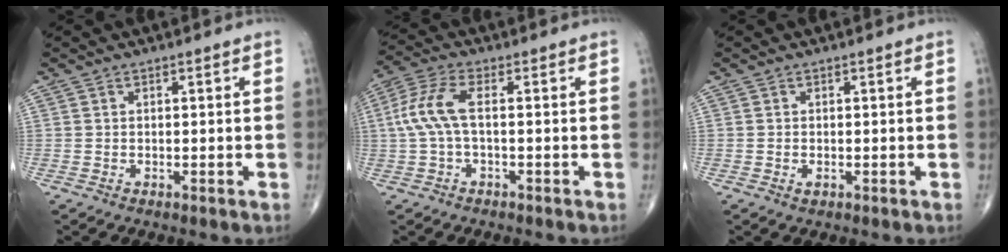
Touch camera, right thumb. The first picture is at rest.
{"total": 7.3, "force": [0.0, 2.8, 6.7], "torque": [-0.171, 0.020, -0.004]}
{"total": 0.9, "force": [-0.2, 0.5, 0.7], "torque": [-0.013, -0.001, -0.004]}